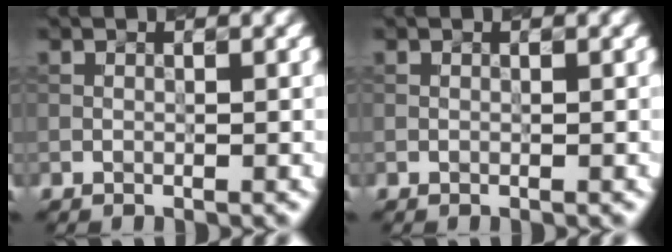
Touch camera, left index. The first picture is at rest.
{"total": 0.0}